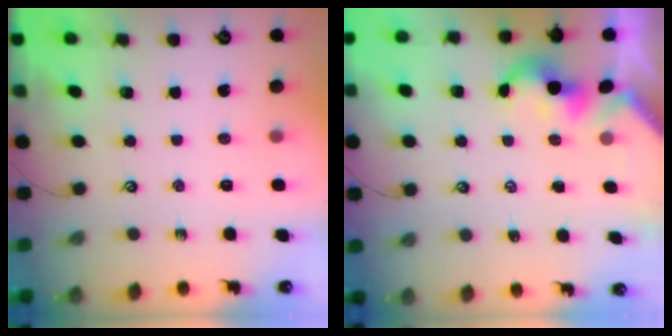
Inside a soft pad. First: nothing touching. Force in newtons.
{"total": 2.0, "press": 2.0, "slide": 0.3}